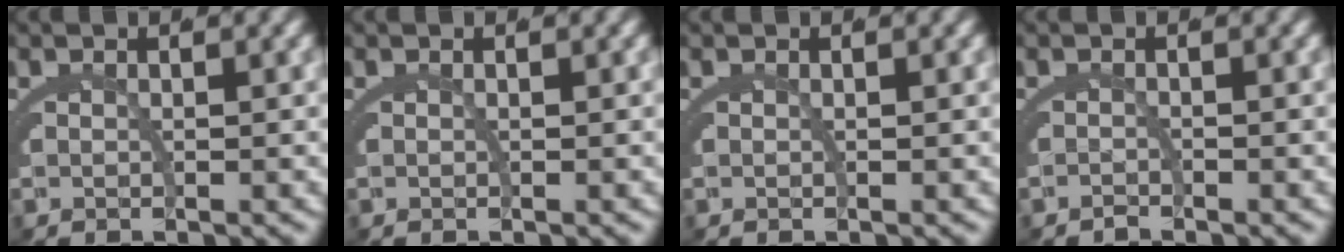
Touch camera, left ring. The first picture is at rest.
{"total": 0.0}
{"total": 0.0}
{"total": 1.1, "force": [-0.8, -0.7, -0.2], "torque": [0.009, -0.005, -0.013]}